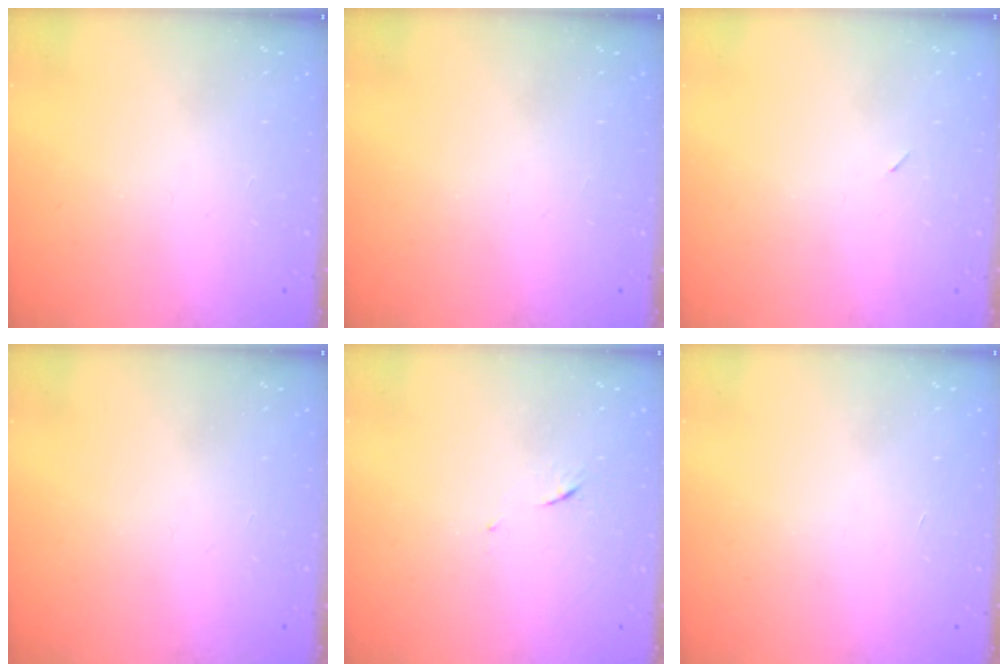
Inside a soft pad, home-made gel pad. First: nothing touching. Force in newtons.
{"total": 0.0}
{"total": 2.3, "press": 1.9, "slide": 1.2}
{"total": 0.0}
{"total": 5.1, "press": 5.1, "slide": 0.4}
{"total": 1.7, "press": 1.7, "slide": 0.1}